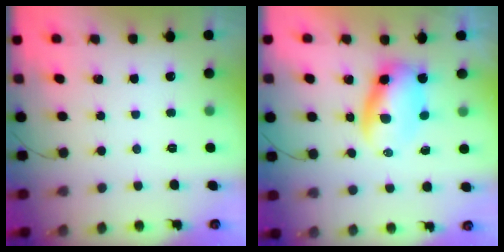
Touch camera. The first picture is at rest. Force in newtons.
{"total": 6.2, "press": 6.0, "slide": 1.3}